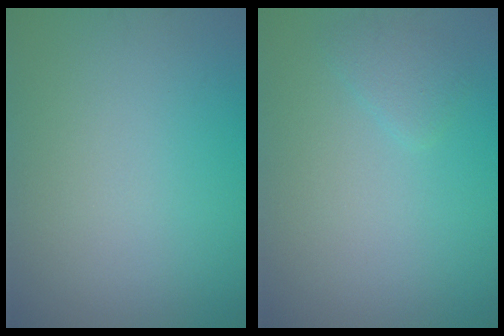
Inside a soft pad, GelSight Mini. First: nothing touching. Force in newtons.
{"total": 1.3, "press": 1.2, "slide": 0.2}